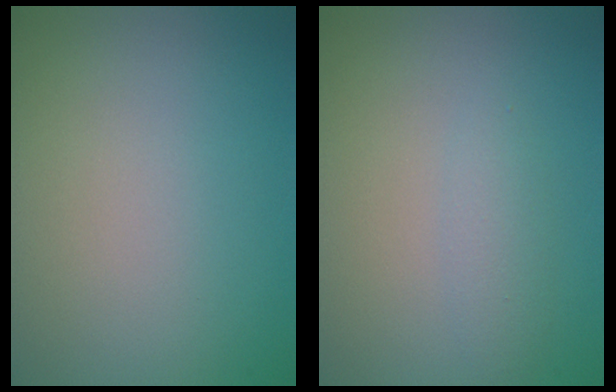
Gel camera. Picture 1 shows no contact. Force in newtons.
{"total": 1.4, "press": 1.4, "slide": 0.1}